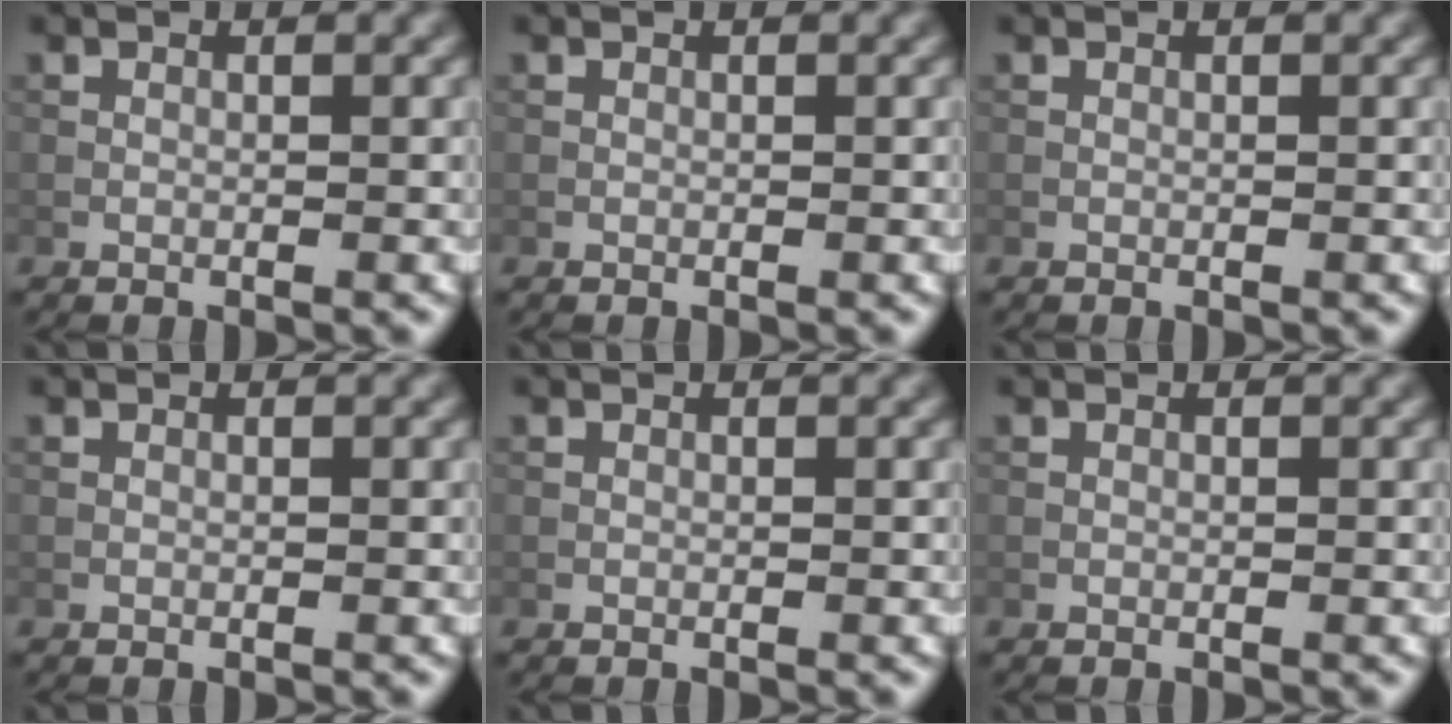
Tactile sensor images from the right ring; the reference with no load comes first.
{"total": 0.0}
{"total": 0.0}
{"total": 0.0}
{"total": 0.0}
{"total": 0.0}